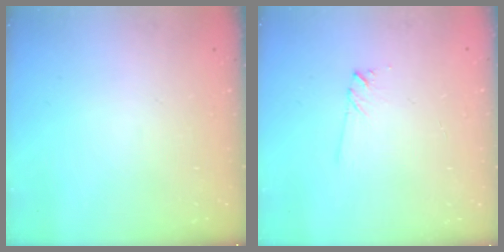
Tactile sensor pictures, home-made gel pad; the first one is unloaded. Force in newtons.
{"total": 3.9, "press": 3.9, "slide": 0.4}